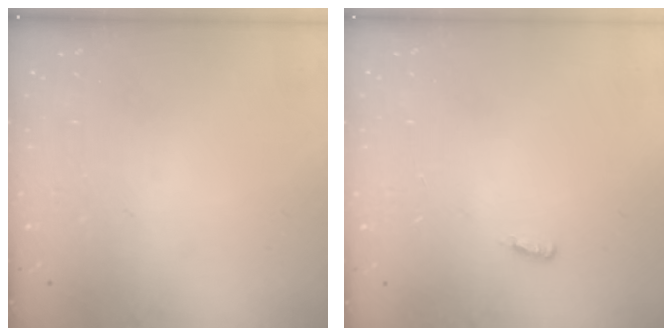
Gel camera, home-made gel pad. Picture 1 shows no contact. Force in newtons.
{"total": 4.4, "press": 2.2, "slide": 3.9}